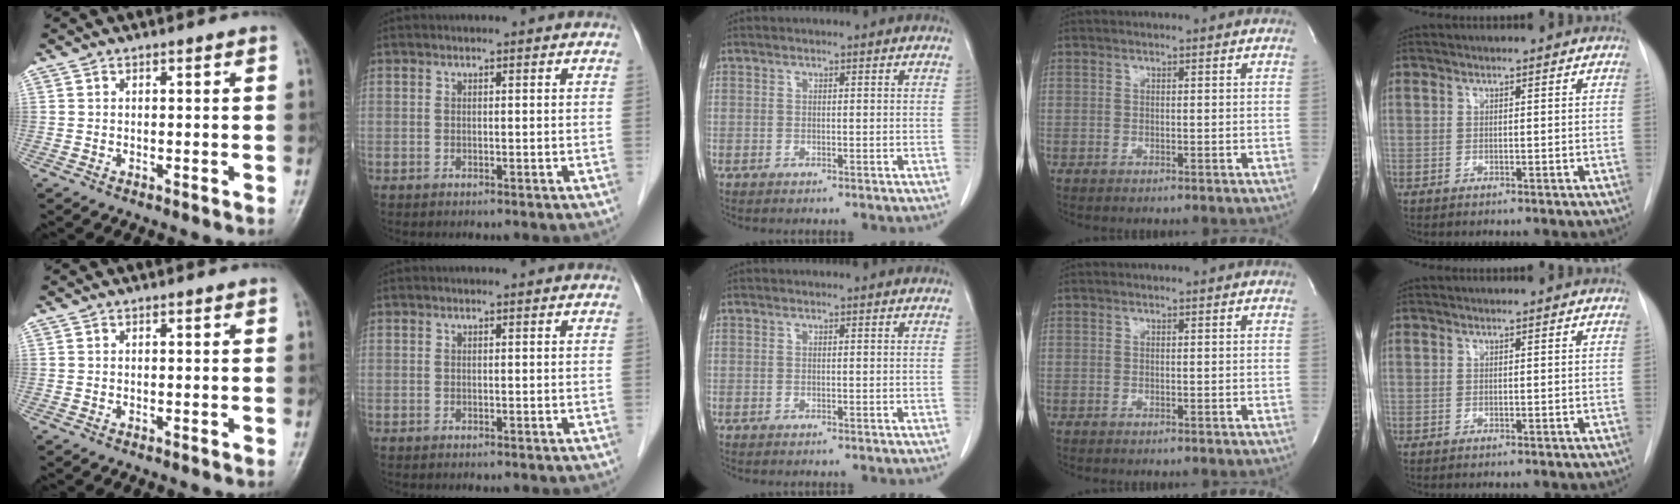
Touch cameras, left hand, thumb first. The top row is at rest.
{}